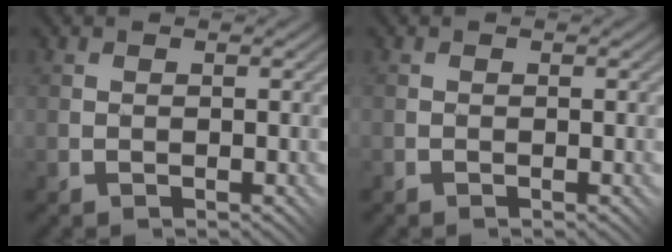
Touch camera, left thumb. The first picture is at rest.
{"total": 0.0}